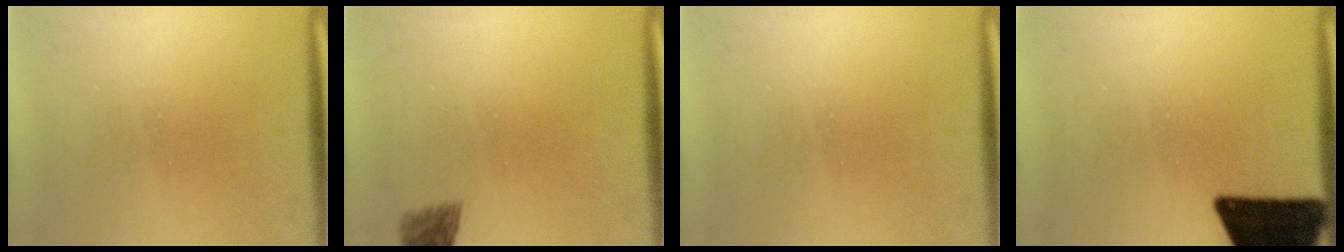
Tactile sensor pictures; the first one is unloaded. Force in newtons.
{"total": 2.0}
{"total": 0.0}
{"total": 18.8}